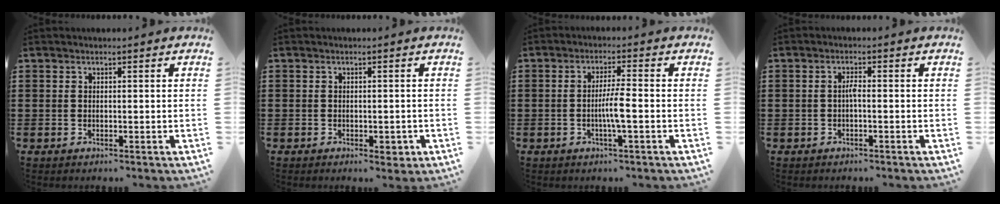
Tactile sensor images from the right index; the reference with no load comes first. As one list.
[{"total": 1.7, "force": [-0.8, 1.0, 1.1], "torque": [-0.021, -0.001, -0.015]}, {"total": 4.0, "force": [-0.9, 0.0, 3.9], "torque": [-0.077, -0.007, -0.022]}, {"total": 1.6, "force": [-0.3, 0.3, 1.5], "torque": [-0.031, 0.002, -0.007]}]